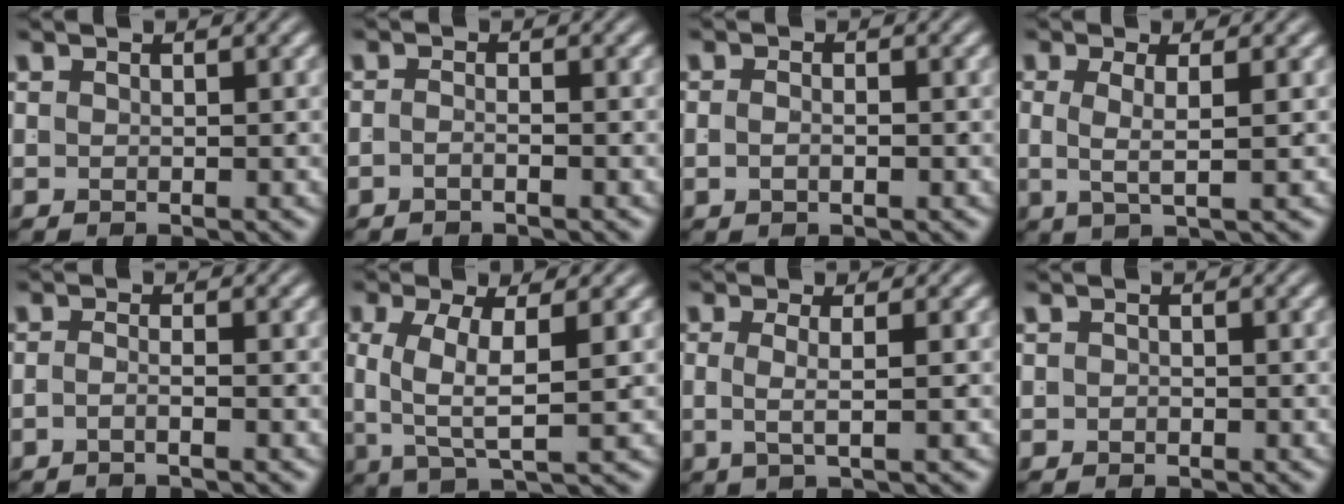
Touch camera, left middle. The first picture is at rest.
{"total": 1.4, "force": [-1.0, -0.5, 0.7], "torque": [-0.009, 0.001, -0.021]}
{"total": 1.1, "force": [-0.6, 0.0, 0.9], "torque": [-0.016, -0.004, -0.006]}
{"total": 3.0, "force": [0.4, 0.4, 2.9], "torque": [-0.052, -0.004, 0.010]}
{"total": 1.7, "force": [-1.2, -0.5, 1.1], "torque": [-0.018, -0.005, -0.022]}
{"total": 4.5, "force": [0.2, 1.3, 4.3], "torque": [-0.082, -0.013, 0.014]}
{"total": 2.4, "force": [0.0, -0.2, 2.4], "torque": [-0.038, -0.004, 0.004]}
{"total": 0.6, "force": [-0.5, 0.2, 0.0], "torque": [0.001, -0.007, -0.005]}